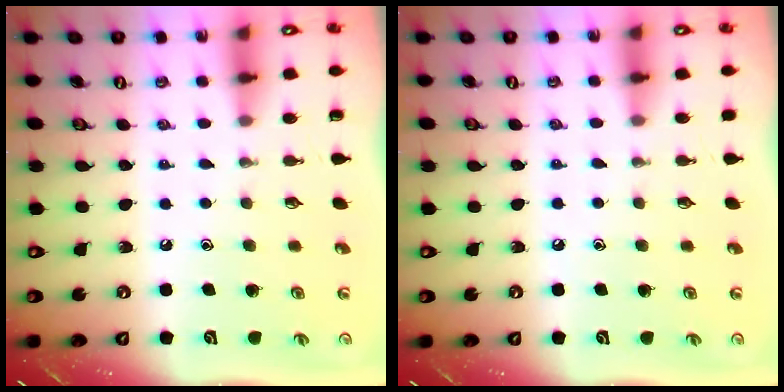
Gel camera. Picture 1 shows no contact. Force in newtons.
{"total": 2.9, "press": 2.8, "slide": 0.4}